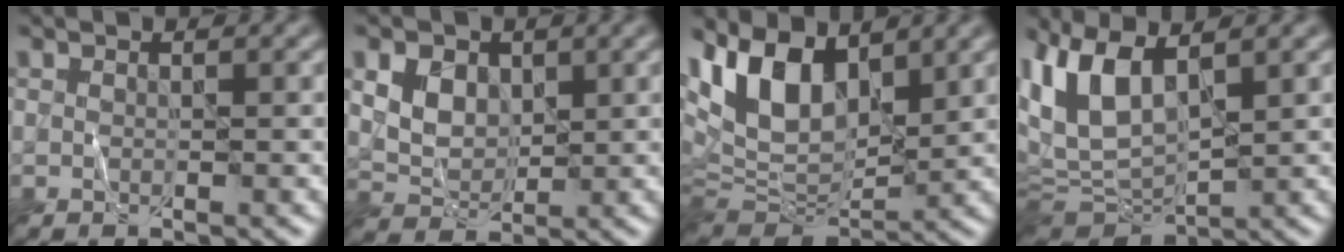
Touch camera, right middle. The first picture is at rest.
{"total": 4.4, "force": [1.7, 3.2, 2.4], "torque": [-0.062, 0.002, 0.038]}
{"total": 10.4, "force": [5.2, 5.5, 7.1], "torque": [-0.155, 0.009, 0.094]}
{"total": 9.0, "force": [3.2, 4.1, 7.3], "torque": [-0.171, 0.006, 0.059]}